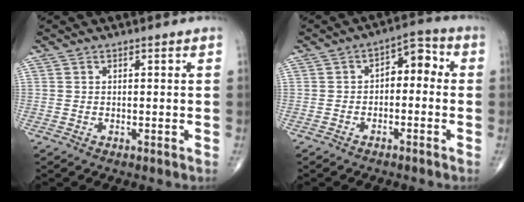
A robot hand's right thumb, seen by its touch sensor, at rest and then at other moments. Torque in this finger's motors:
{"motor_torque": [1.33, 0.97, 0.11, -0.36, 0.00]}